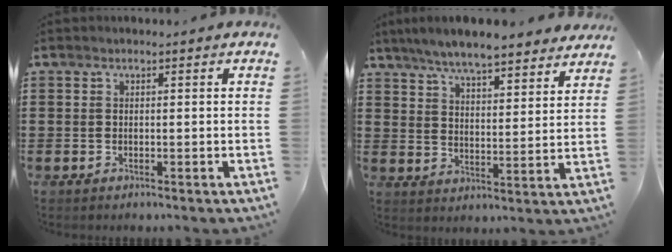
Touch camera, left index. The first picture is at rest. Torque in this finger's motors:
{"motor_torque": [1.05, -1.09, 0.51, 0.21]}